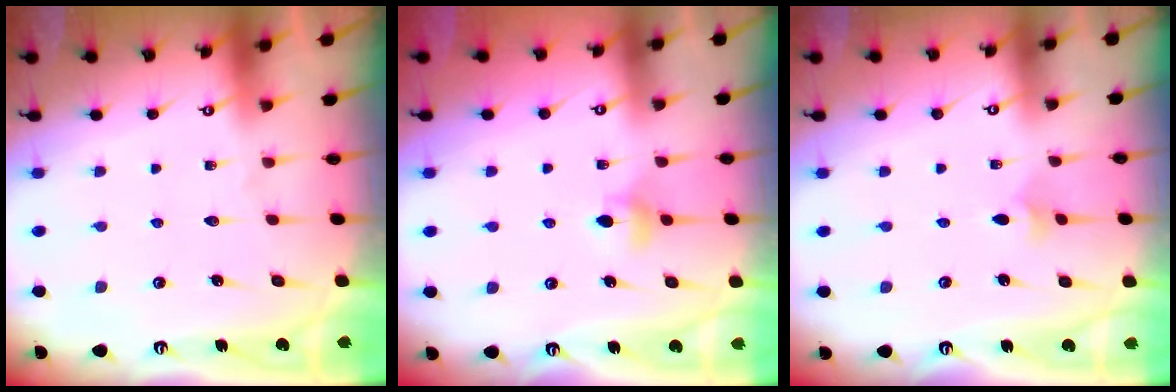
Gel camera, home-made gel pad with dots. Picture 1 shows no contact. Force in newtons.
{"total": 4.3, "press": 4.2, "slide": 0.7}
{"total": 2.3, "press": 2.3, "slide": 0.5}